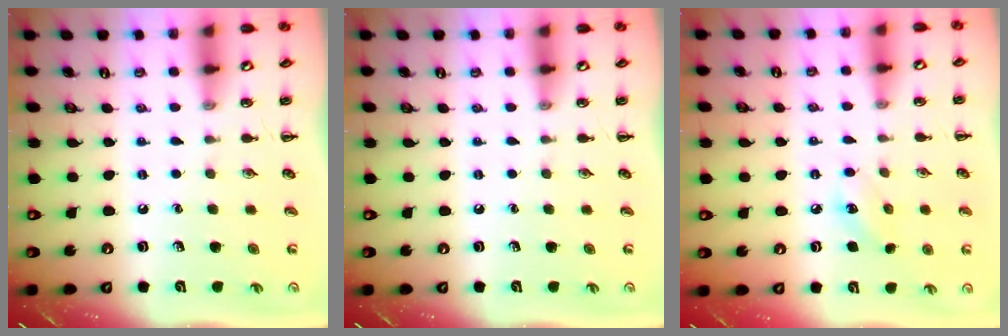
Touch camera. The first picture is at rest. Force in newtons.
{"total": 0.0}
{"total": 6.3, "press": 6.1, "slide": 1.7}